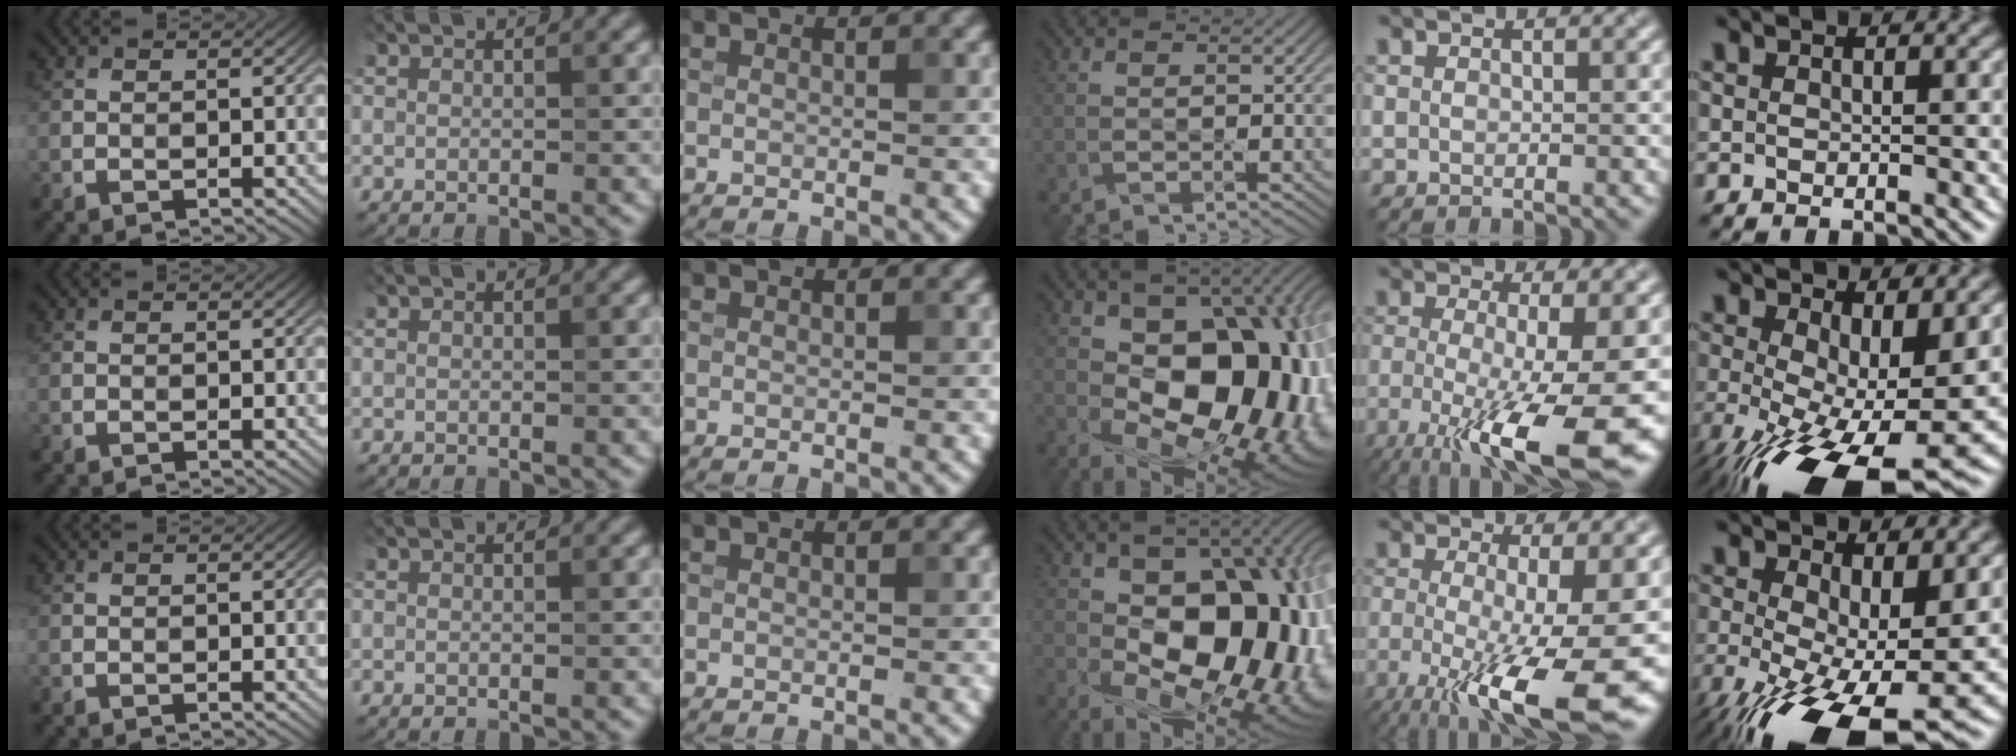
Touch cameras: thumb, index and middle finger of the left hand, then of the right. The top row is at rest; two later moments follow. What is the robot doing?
{"motion": "shake", "object": "tambourine"}